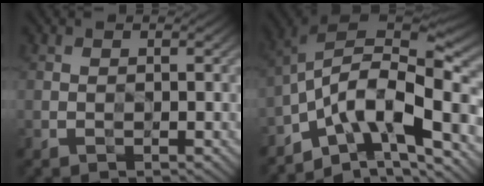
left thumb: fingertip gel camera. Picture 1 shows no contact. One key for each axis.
{"total": 13.6, "fx": -6.4, "fy": 5.7, "fz": 10.6, "tx": -0.187, "ty": 0.004, "tz": -0.125}